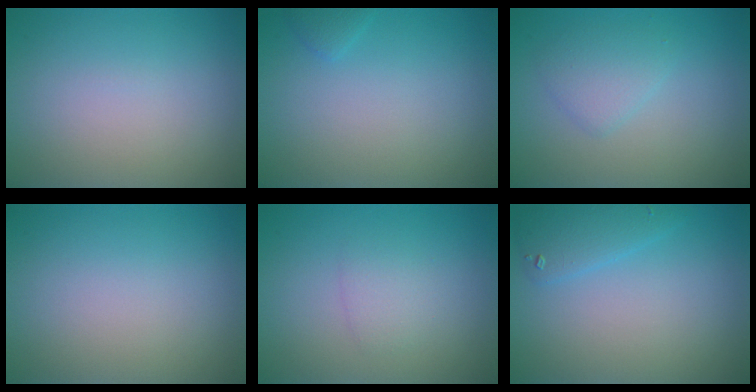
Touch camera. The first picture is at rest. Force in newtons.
{"total": 0.7, "press": 0.7, "slide": 0.1}
{"total": 2.0, "press": 2.0, "slide": 0.1}
{"total": 0.0}
{"total": 1.4, "press": 1.4, "slide": 0.1}
{"total": 2.1, "press": 2.1, "slide": 0.2}